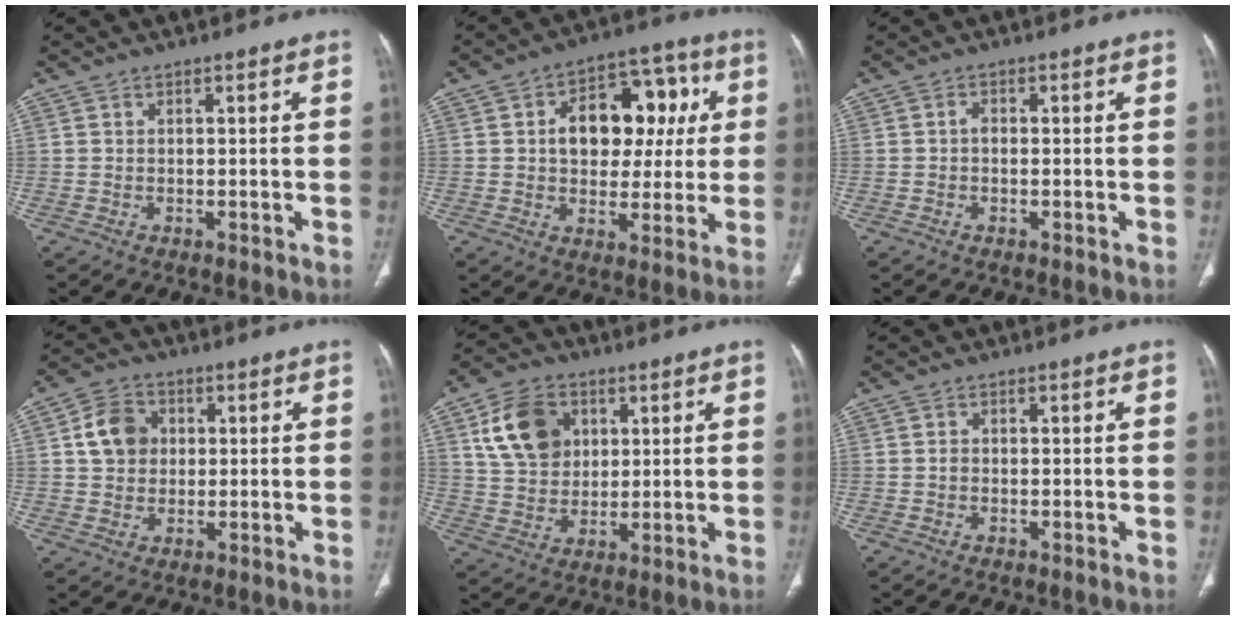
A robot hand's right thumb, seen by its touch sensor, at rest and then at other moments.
{"total": 15.4, "force": [2.6, 10.9, 10.7], "torque": [-0.097, 0.027, 0.038]}
{"total": 1.1, "force": [-0.2, 0.8, 0.7], "torque": [-0.008, 0.003, -0.008]}
{"total": 7.6, "force": [1.3, 6.3, 4.0], "torque": [-0.054, 0.005, 0.019]}
{"total": 12.2, "force": [4.2, 9.4, 6.6], "torque": [-0.095, -0.005, 0.079]}
{"total": 0.9, "force": [-0.2, 0.8, 0.4], "torque": [-0.001, 0.004, -0.004]}